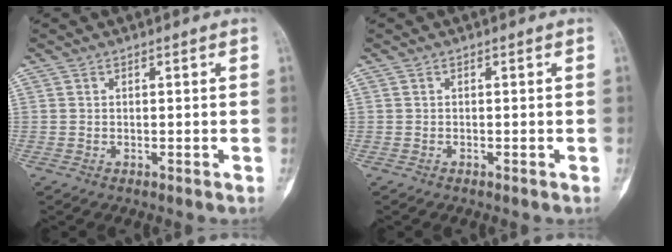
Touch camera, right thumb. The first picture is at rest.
{"total": 0.0}